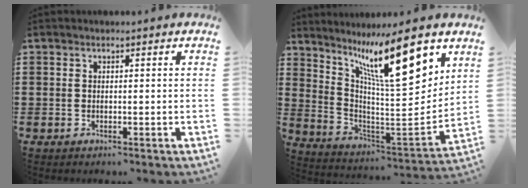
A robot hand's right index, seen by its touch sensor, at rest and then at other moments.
{"total": 15.4, "force": [9.3, 4.2, 11.5], "torque": [-0.193, -0.044, 0.152]}